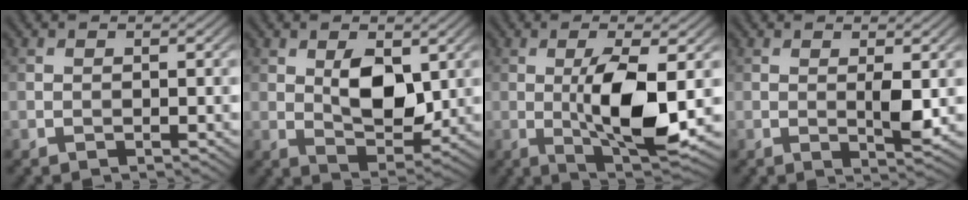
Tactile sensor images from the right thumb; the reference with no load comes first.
{"total": 6.7, "force": [1.6, 3.6, 5.5], "torque": [-0.097, -0.009, 0.035]}
{"total": 9.4, "force": [-0.3, 2.6, 9.1], "torque": [-0.165, -0.004, -0.001]}
{"total": 2.8, "force": [0.4, 0.6, 2.7], "torque": [-0.053, -0.008, 0.011]}